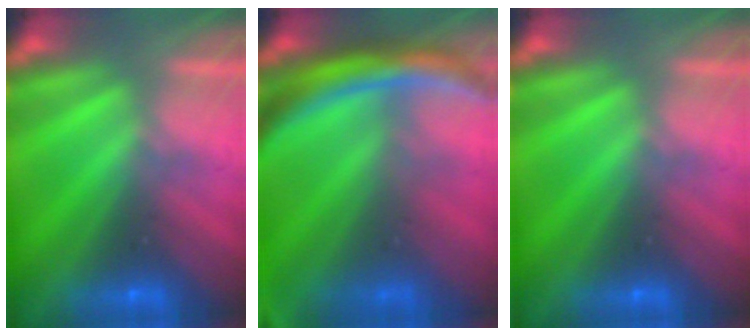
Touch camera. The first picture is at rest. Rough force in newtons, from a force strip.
{"total": 9.2}
{"total": 0.0}